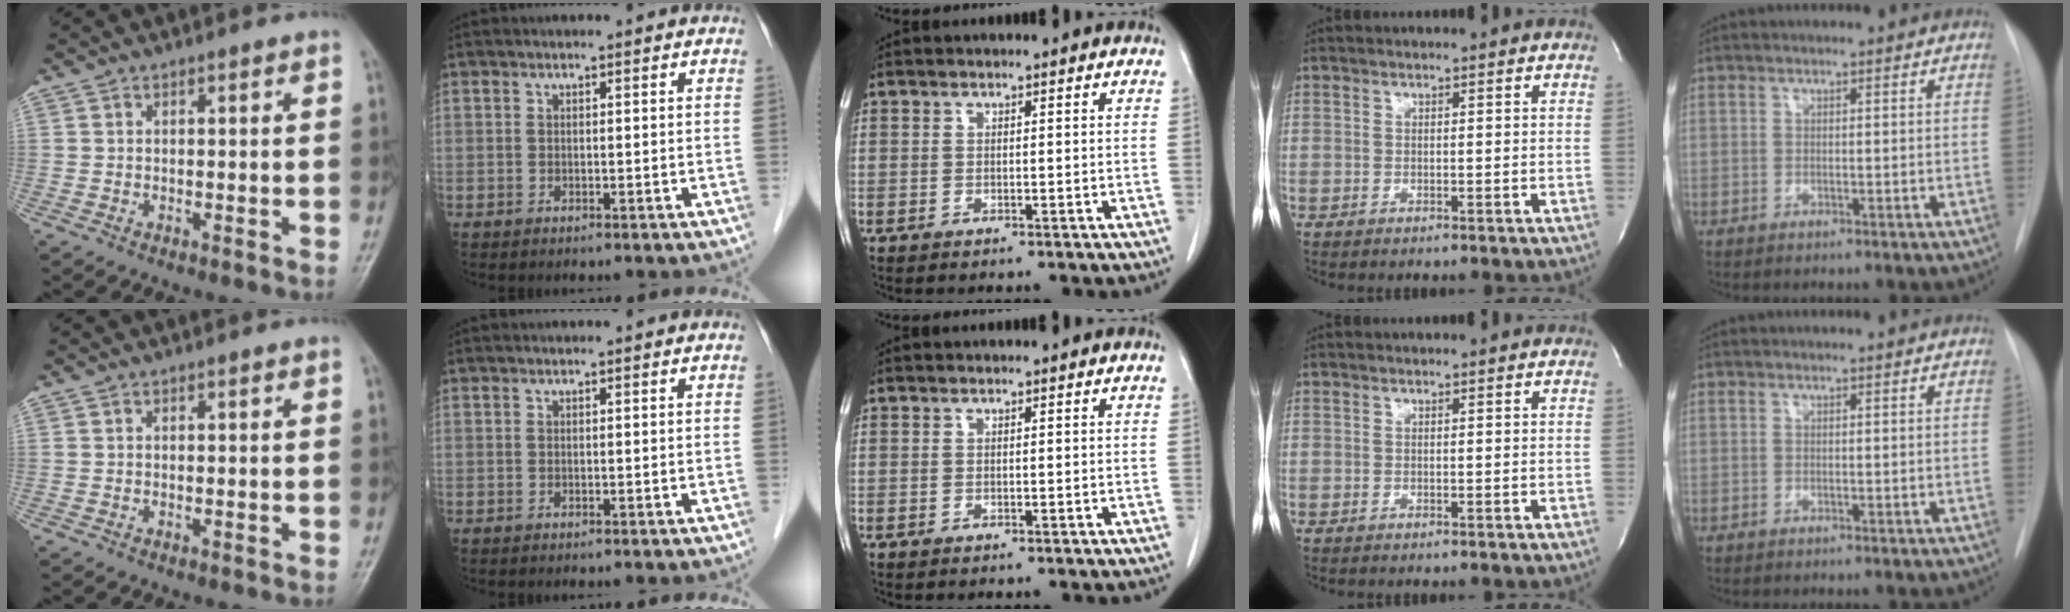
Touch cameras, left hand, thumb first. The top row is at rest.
{}